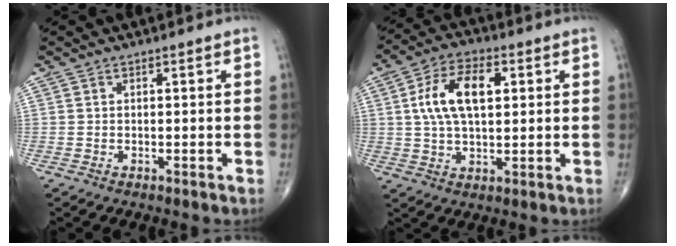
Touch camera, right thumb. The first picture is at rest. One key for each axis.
{"total": 11.9, "fx": 2.4, "fy": 6.2, "fz": 9.8, "tx": -0.175, "ty": 0.011, "tz": 0.040}